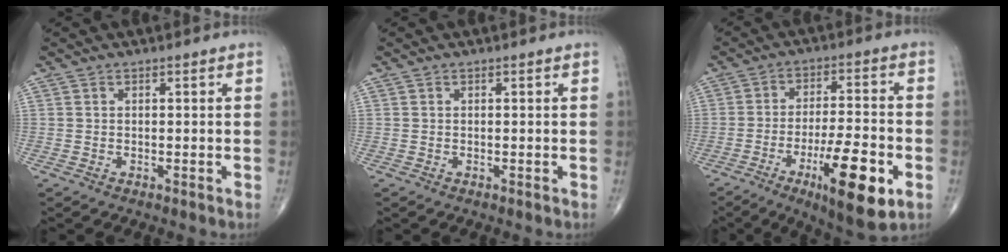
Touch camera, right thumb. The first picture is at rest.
{"total": 0.0}
{"total": 16.0, "force": [-6.4, 4.1, 14.0], "torque": [-0.221, 0.013, -0.093]}